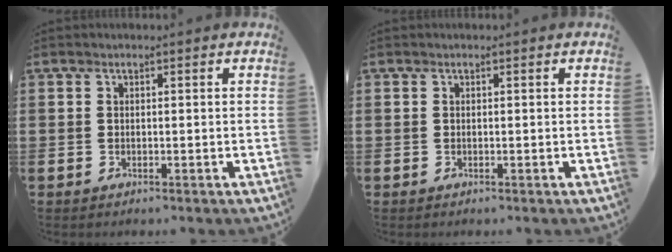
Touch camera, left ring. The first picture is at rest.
{"total": 0.0}